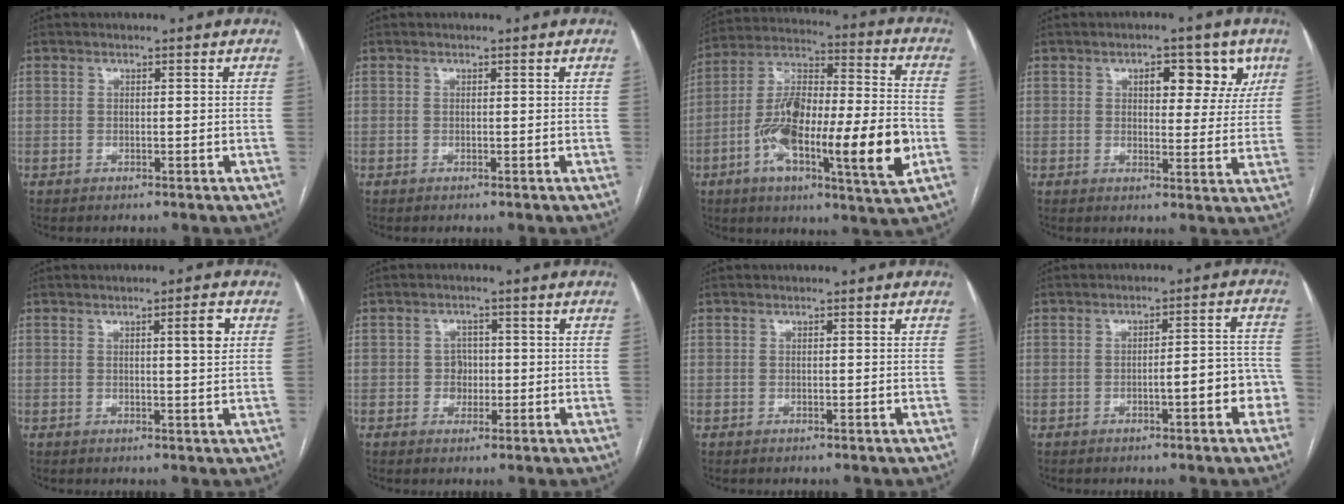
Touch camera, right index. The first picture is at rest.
{"total": 0.0}
{"total": 22.4, "force": [-6.3, 4.1, 21.1], "torque": [-0.351, 0.001, -0.102]}
{"total": 7.5, "force": [3.8, 3.9, 5.3], "torque": [-0.053, 0.014, 0.048]}
{"total": 3.5, "force": [1.2, 0.1, 3.3], "torque": [-0.045, -0.001, 0.016]}
{"total": 2.6, "force": [-0.3, 2.3, 1.0], "torque": [-0.007, 0.006, -0.004]}
{"total": 0.0}
{"total": 6.1, "force": [-2.4, 1.3, 5.5], "torque": [-0.063, 0.029, -0.028]}